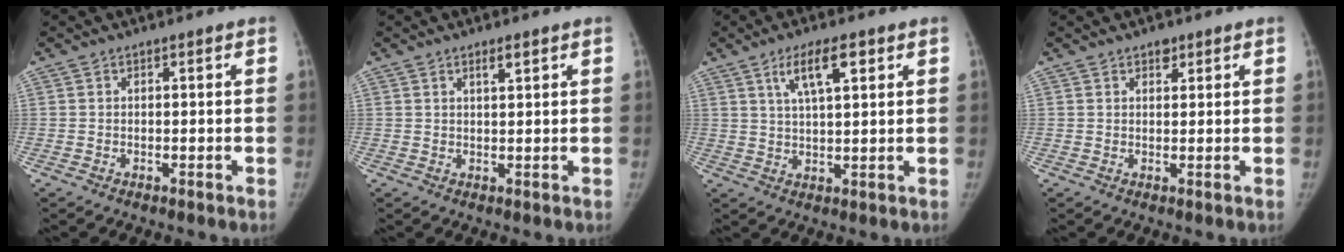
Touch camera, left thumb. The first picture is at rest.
{"total": 2.1, "force": [1.4, 0.5, 1.5], "torque": [-0.022, -0.008, 0.024]}
{"total": 7.4, "force": [3.7, 2.2, 6.1], "torque": [-0.101, -0.009, 0.066]}
{"total": 1.8, "force": [1.2, 1.1, 0.8], "torque": [0.003, -0.005, 0.014]}